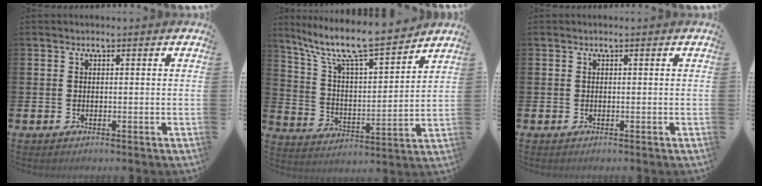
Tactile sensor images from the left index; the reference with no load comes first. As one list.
[{"total": 10.4, "force": [9.2, 1.3, 4.6], "torque": [-0.122, -0.065, 0.155]}, {"total": 0.0}]